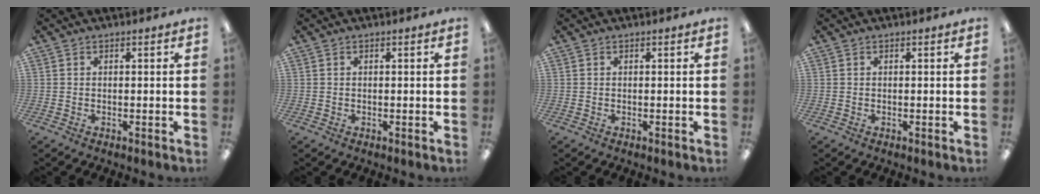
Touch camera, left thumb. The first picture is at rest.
{"total": 0.0}
{"total": 0.0}
{"total": 0.0}